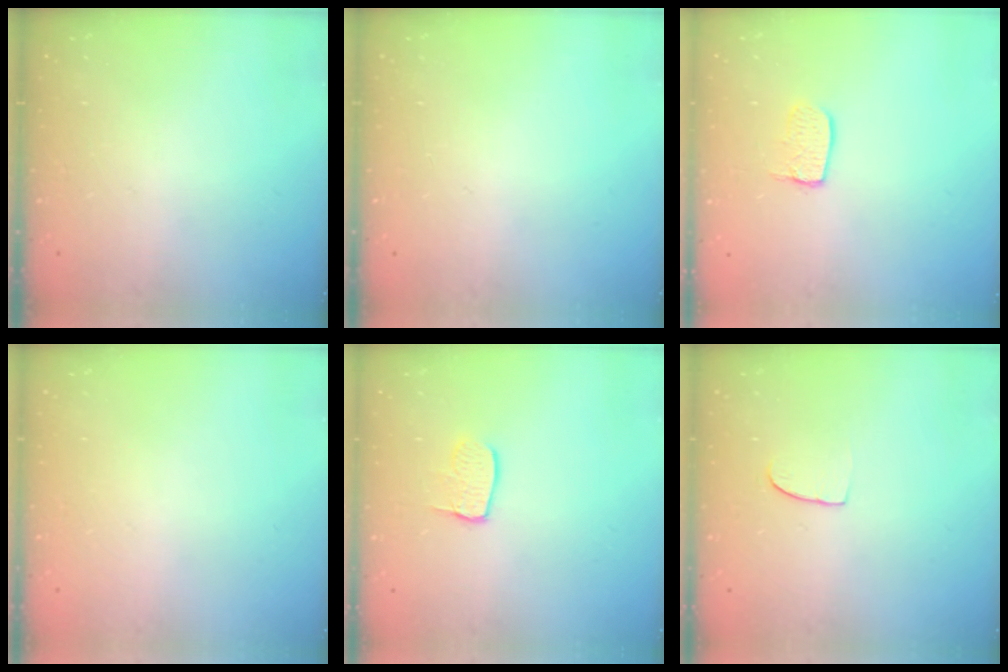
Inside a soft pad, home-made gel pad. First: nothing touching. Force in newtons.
{"total": 0.0}
{"total": 7.0, "press": 7.0, "slide": 0.5}
{"total": 0.0}
{"total": 7.0, "press": 7.0, "slide": 0.6}
{"total": 4.8, "press": 4.8, "slide": 0.4}